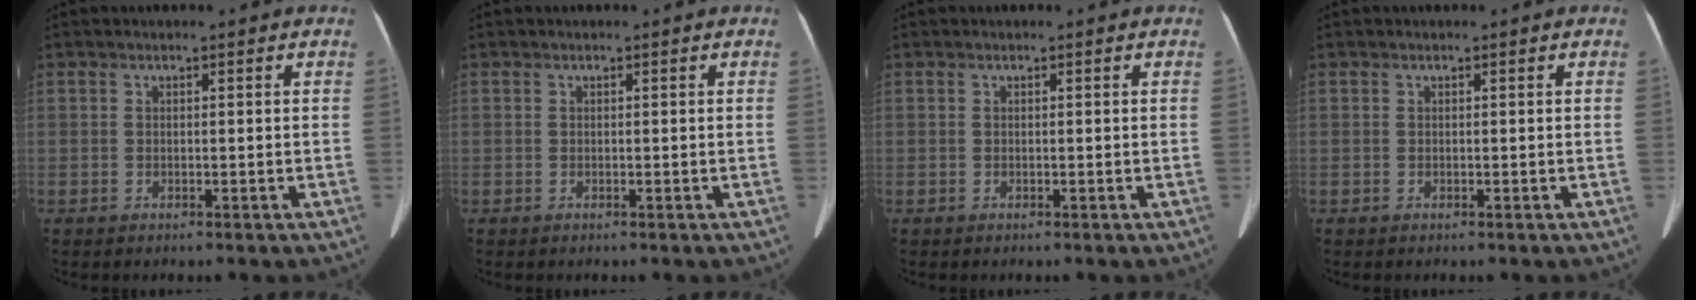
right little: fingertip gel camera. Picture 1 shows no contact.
{"total": 0.0}
{"total": 0.0}
{"total": 0.0}